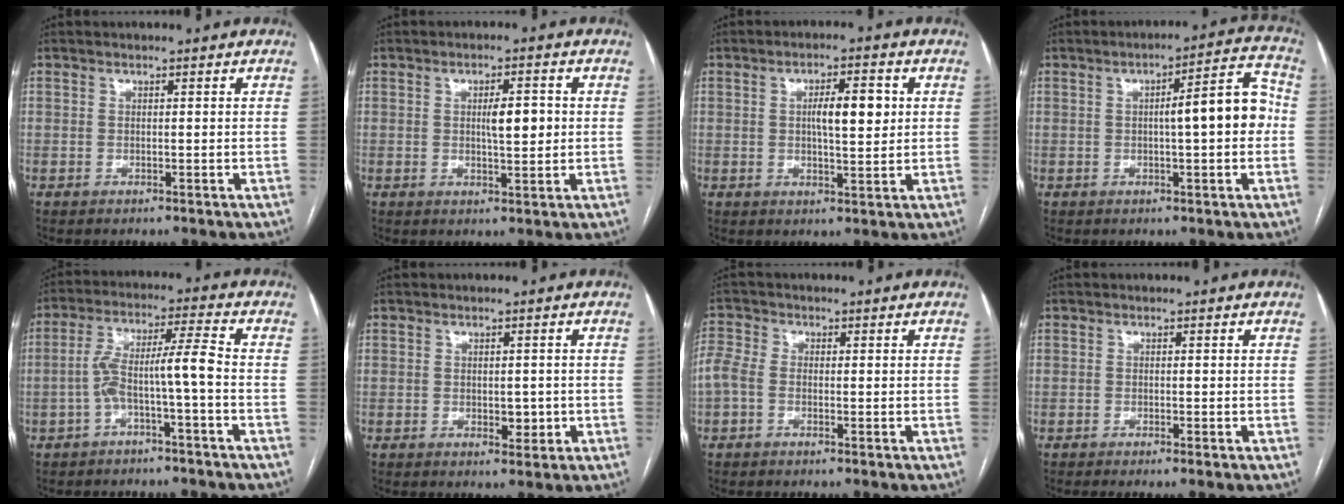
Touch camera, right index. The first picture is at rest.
{"total": 4.6, "force": [0.4, 1.1, 4.5], "torque": [-0.070, 0.004, 0.007]}
{"total": 6.3, "force": [1.1, 1.6, 6.0], "torque": [-0.096, 0.009, 0.020]}
{"total": 9.1, "force": [0.0, 1.6, 8.9], "torque": [-0.117, 0.032, -0.003]}
{"total": 7.5, "force": [-2.3, -0.1, 7.1], "torque": [-0.132, 0.034, -0.040]}
{"total": 2.6, "force": [-0.4, 1.4, 2.1], "torque": [-0.028, -0.002, -0.001]}
{"total": 4.2, "force": [-0.9, 2.8, 3.1], "torque": [-0.092, 0.019, -0.023]}
{"total": 1.2, "force": [-0.8, -0.2, 0.8], "torque": [-0.014, 0.000, -0.015]}